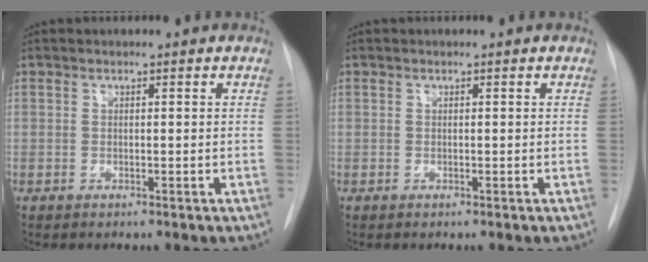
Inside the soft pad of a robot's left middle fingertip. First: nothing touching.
{"total": 0.0}